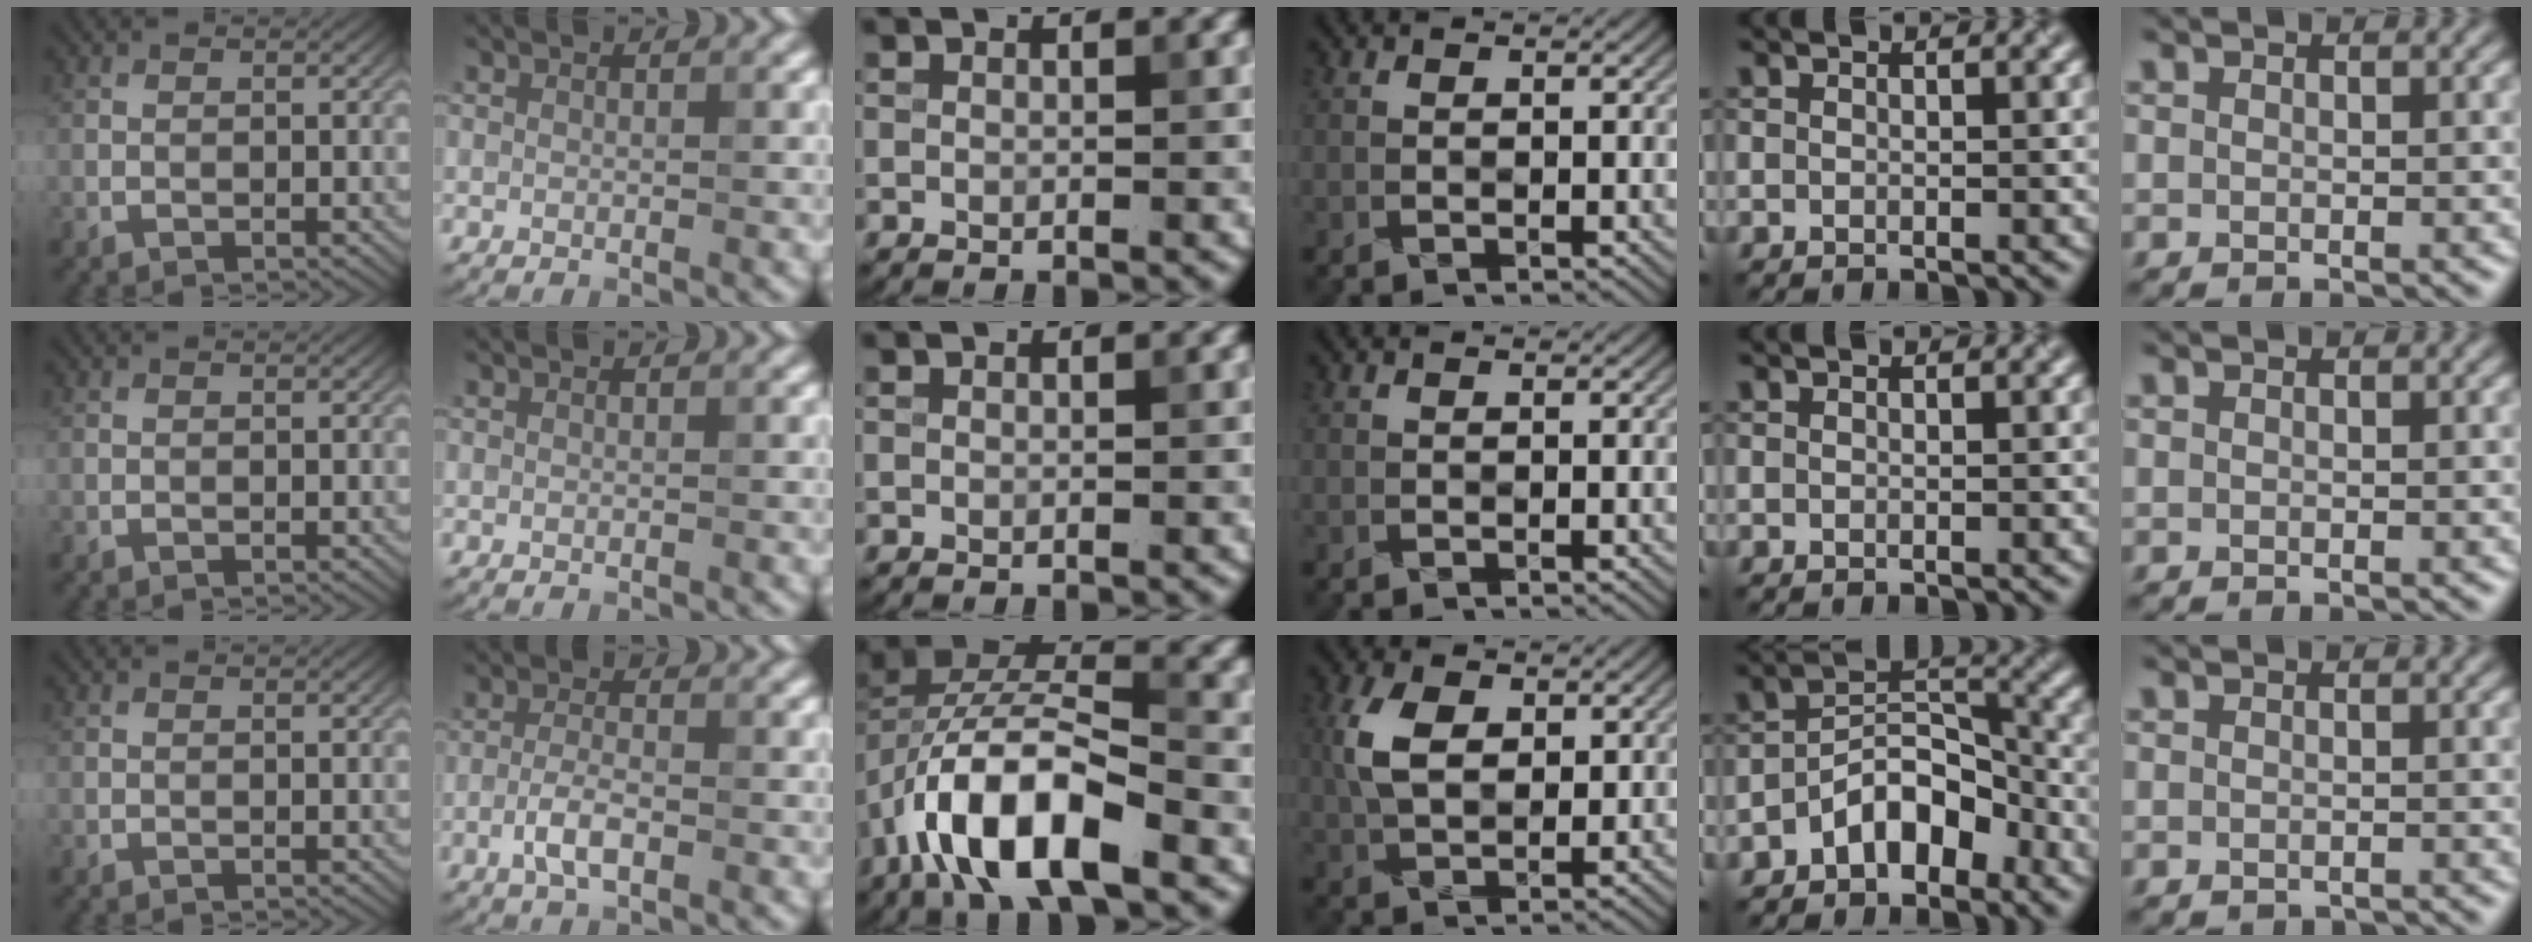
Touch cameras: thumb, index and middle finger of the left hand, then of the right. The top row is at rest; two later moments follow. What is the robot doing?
{"motion": "fold", "object": "napkin"}